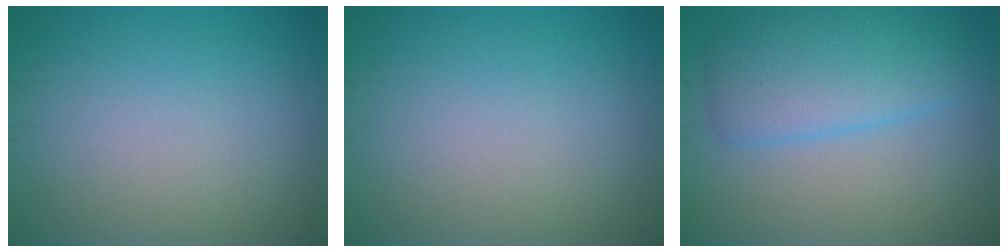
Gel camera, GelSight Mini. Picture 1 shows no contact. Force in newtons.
{"total": 0.0}
{"total": 5.4, "press": 5.4, "slide": 0.3}